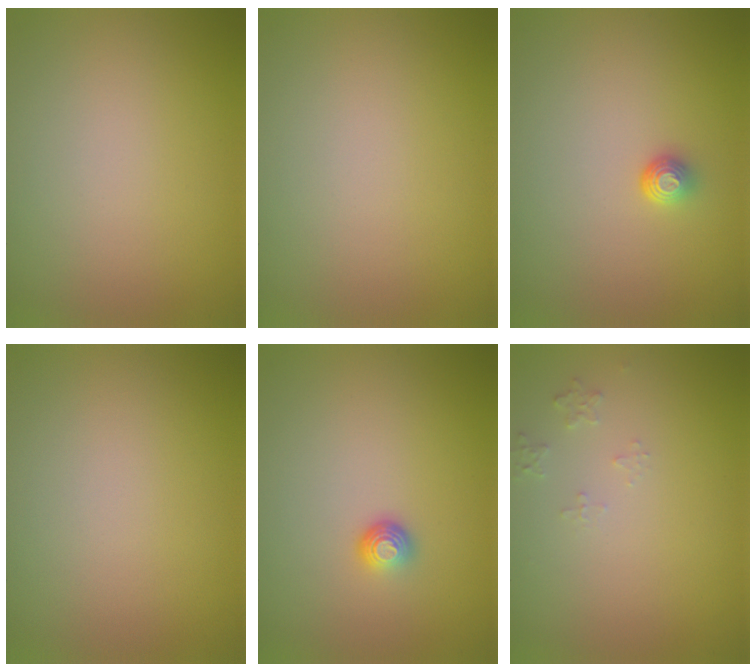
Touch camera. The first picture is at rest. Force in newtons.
{"total": 0.0}
{"total": 1.3, "press": 1.0, "slide": 0.9}
{"total": 0.0}
{"total": 1.5, "press": 1.0, "slide": 1.1}
{"total": 1.1, "press": 1.1, "slide": 0.2}